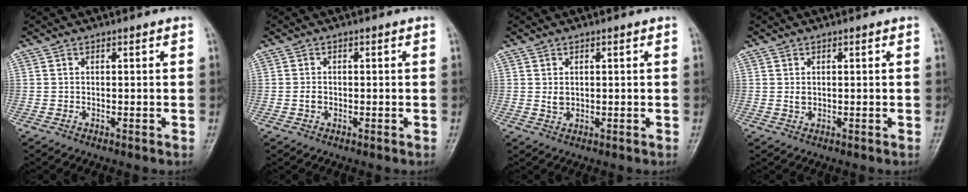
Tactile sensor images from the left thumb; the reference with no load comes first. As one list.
[{"total": 1.5, "force": [-0.2, 1.2, 0.9], "torque": [-0.013, 0.002, -0.005]}, {"total": 2.0, "force": [0.4, 1.5, 1.2], "torque": [-0.014, -0.005, 0.012]}, {"total": 1.4, "force": [0.3, 1.1, 0.8], "torque": [-0.010, -0.002, 0.007]}]